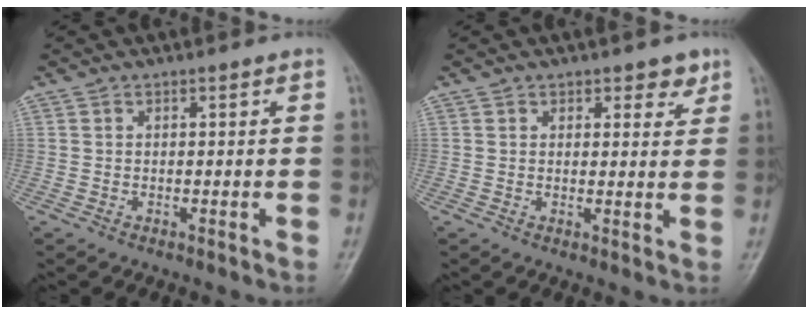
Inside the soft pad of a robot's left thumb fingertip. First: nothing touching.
{"total": 3.3, "force": [2.2, 2.1, 1.3], "torque": [0.010, -0.011, 0.027]}